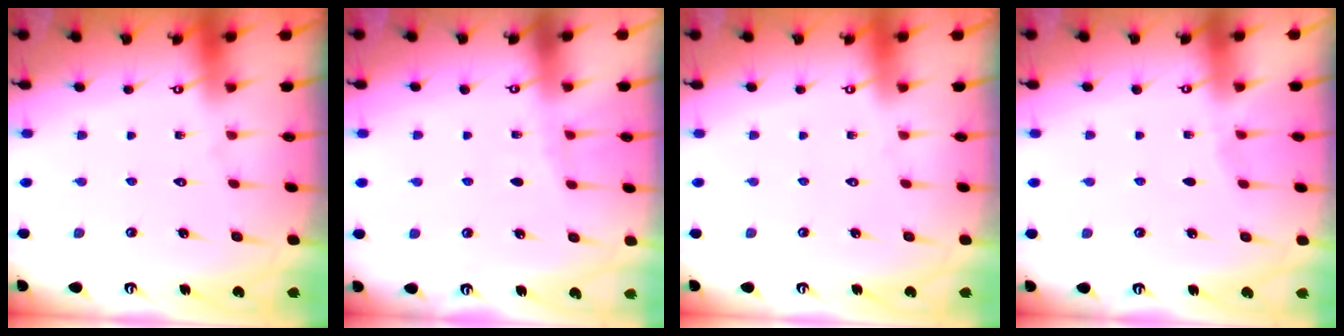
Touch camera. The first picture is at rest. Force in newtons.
{"total": 3.7, "press": 3.6, "slide": 0.5}
{"total": 0.0}
{"total": 1.4, "press": 1.3, "slide": 0.4}